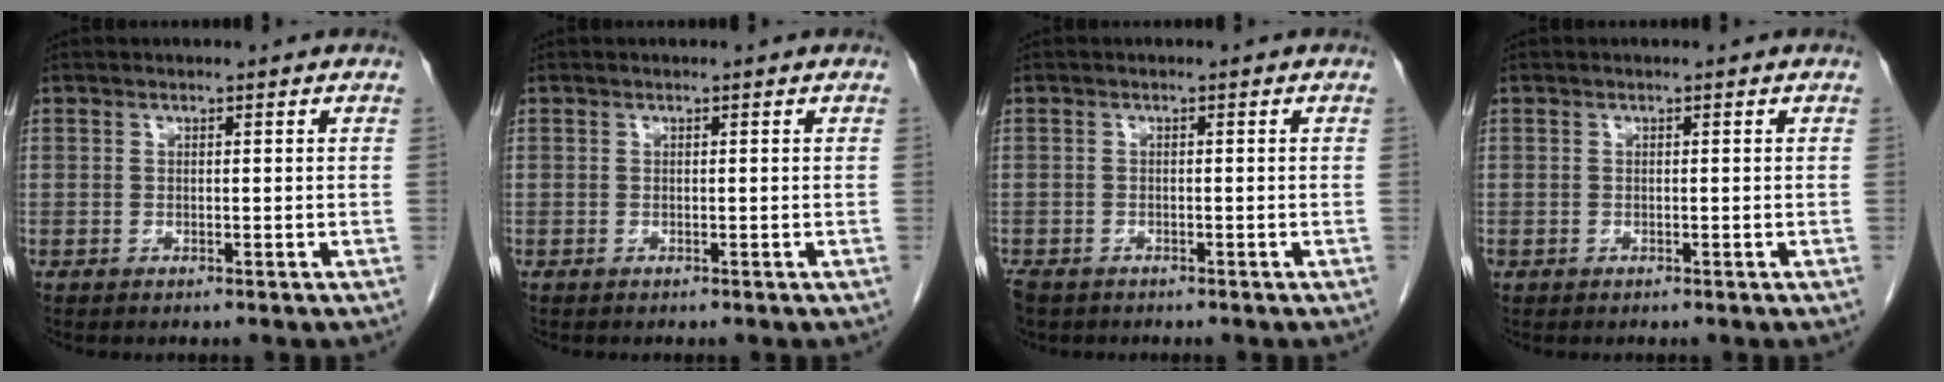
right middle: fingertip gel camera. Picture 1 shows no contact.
{"total": 0.0}
{"total": 4.0, "force": [-3.0, 2.3, 1.3], "torque": [-0.029, -0.005, -0.049]}
{"total": 0.0}